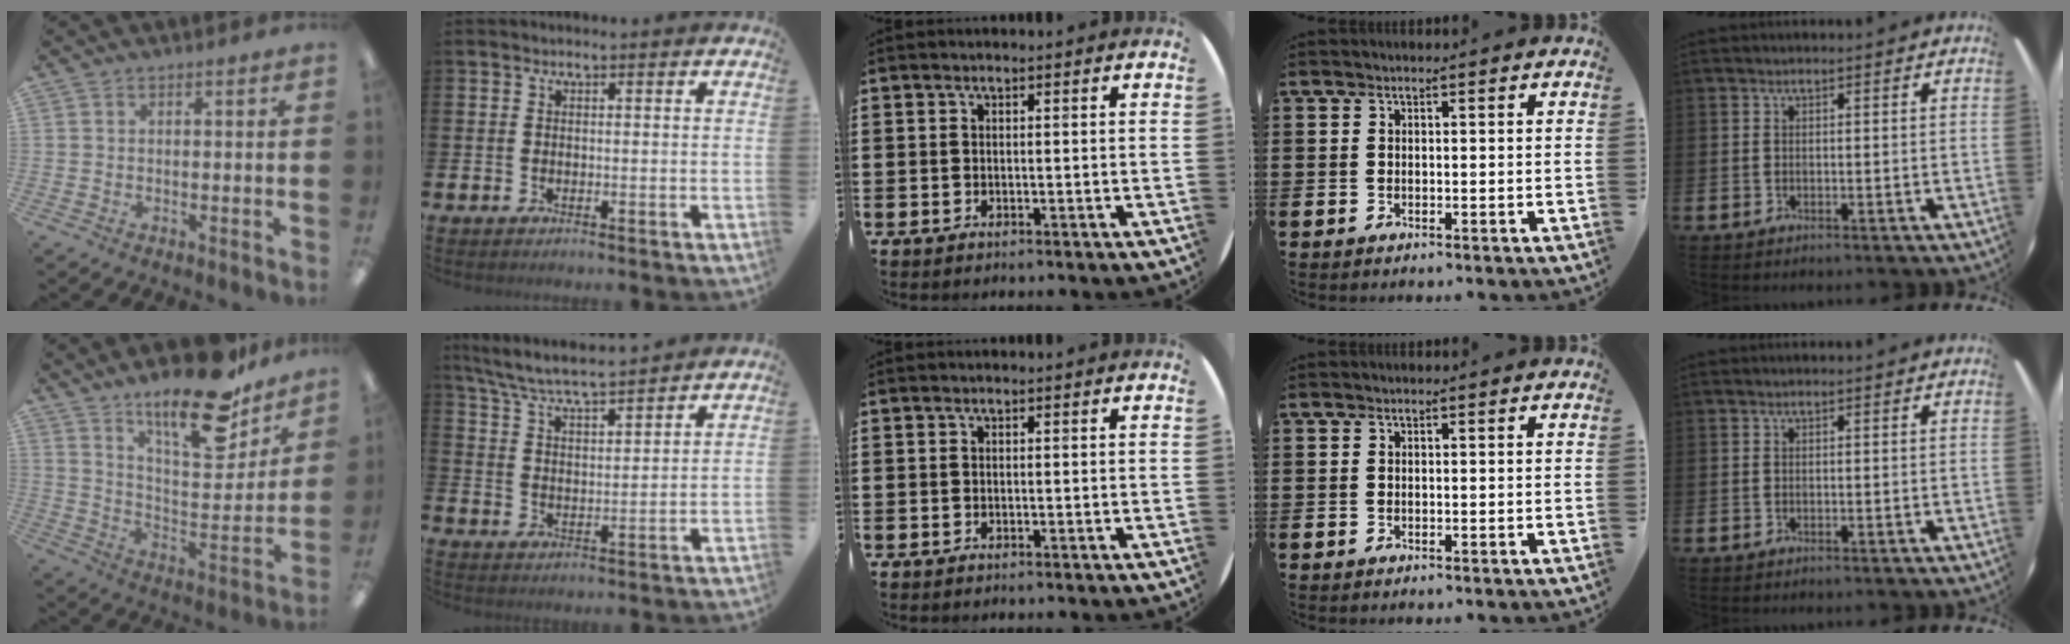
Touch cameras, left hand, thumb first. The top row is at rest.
{"thumb": {"total": 21.4, "force": [15.4, 7.4, 12.9], "torque": [-0.196, -0.099, 0.258]}, "index": {"total": 6.5, "force": [6.3, 0.2, 1.8], "torque": [-0.058, -0.040, 0.110]}}